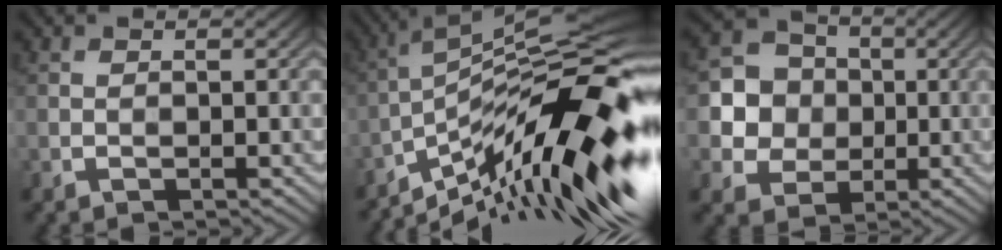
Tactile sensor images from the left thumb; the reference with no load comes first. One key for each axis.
{"total": 17.1, "fx": -8.2, "fy": 3.8, "fz": 14.5, "tx": -0.232, "ty": 0.018, "tz": -0.162}
{"total": 8.0, "fx": 0.1, "fy": 7.4, "fz": 3.2, "tx": -0.073, "ty": 0.004, "tz": -0.015}